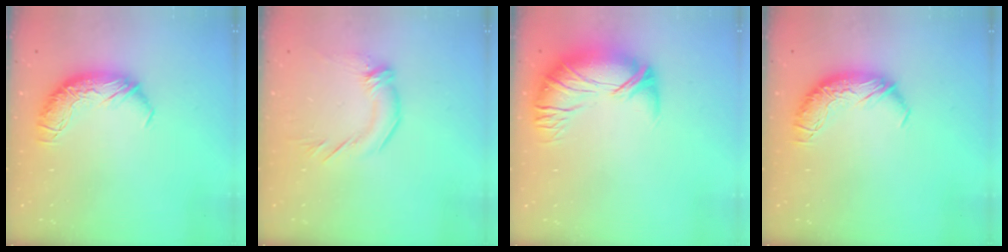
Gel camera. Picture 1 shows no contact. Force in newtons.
{"total": 1.6, "press": 0.0, "slide": 1.6}
{"total": 2.5, "press": 0.1, "slide": 2.5}
{"total": 0.0}